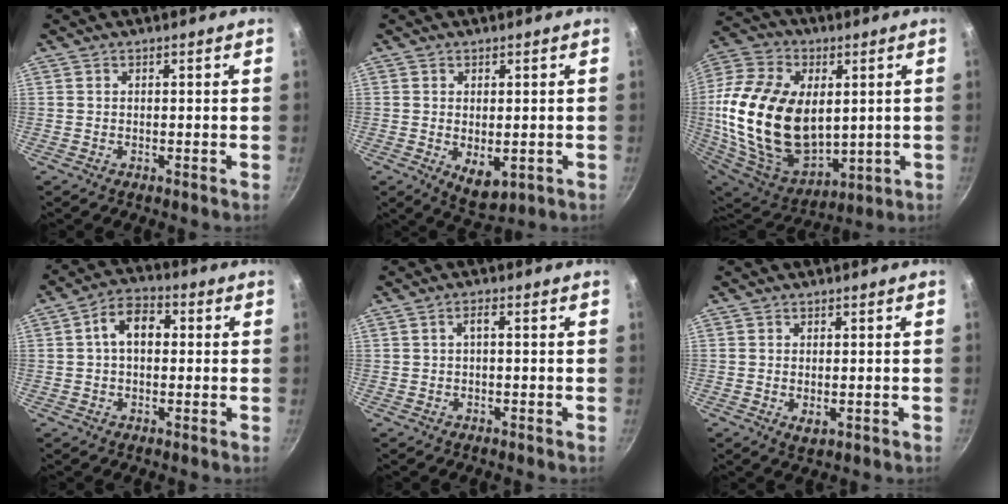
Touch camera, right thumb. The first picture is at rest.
{"total": 5.8, "force": [-0.9, 3.2, 4.7], "torque": [-0.063, -0.012, -0.001]}
{"total": 29.3, "force": [2.2, 18.4, 22.6], "torque": [-0.430, -0.013, 0.053]}
{"total": 7.6, "force": [1.0, 5.1, 5.6], "torque": [-0.070, 0.021, 0.003]}
{"total": 1.5, "force": [-0.1, 0.5, 1.4], "torque": [-0.033, 0.012, 0.000]}
{"total": 2.3, "force": [-0.4, 1.2, 1.9], "torque": [-0.033, -0.007, -0.003]}